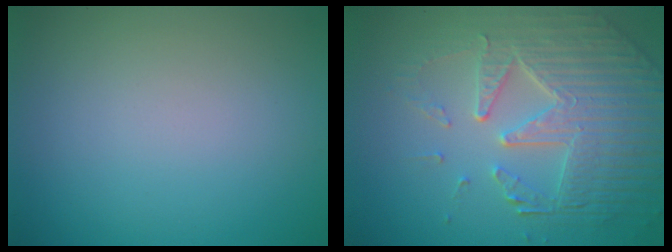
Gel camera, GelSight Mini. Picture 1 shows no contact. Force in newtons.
{"total": 7.4, "press": 5.4, "slide": 5.0}